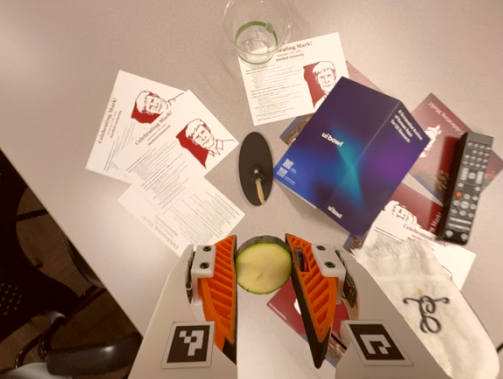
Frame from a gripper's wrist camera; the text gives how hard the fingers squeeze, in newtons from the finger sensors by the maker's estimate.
{"total": 13.0, "left": 14.0, "right": 12.1}